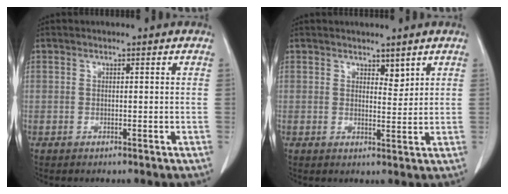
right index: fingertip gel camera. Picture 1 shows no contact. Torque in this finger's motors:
{"motor_torque": [-0.03, 0.11, 0.00, -0.01]}